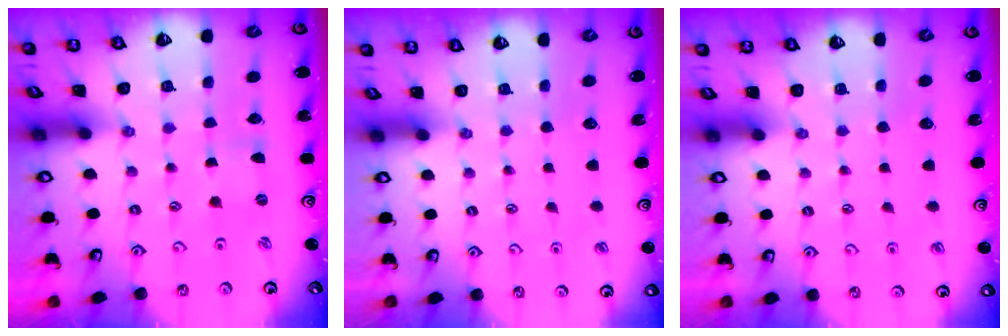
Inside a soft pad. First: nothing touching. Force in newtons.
{"total": 0.0}
{"total": 0.0}